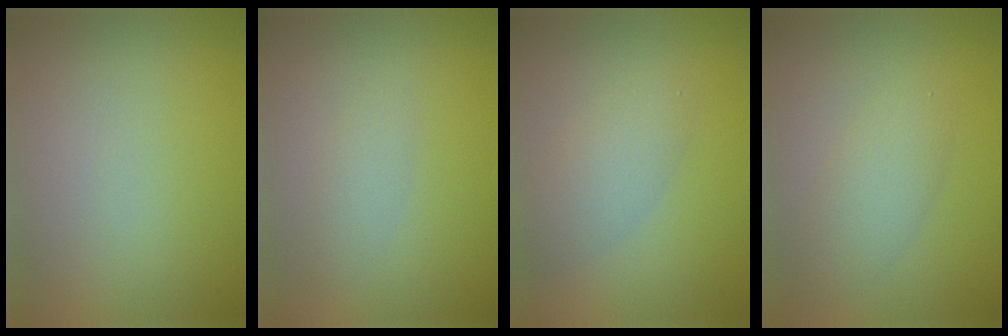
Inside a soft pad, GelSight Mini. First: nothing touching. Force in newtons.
{"total": 1.3, "press": 1.3, "slide": 0.1}
{"total": 2.9, "press": 2.9, "slide": 0.2}
{"total": 2.7, "press": 2.7, "slide": 0.0}